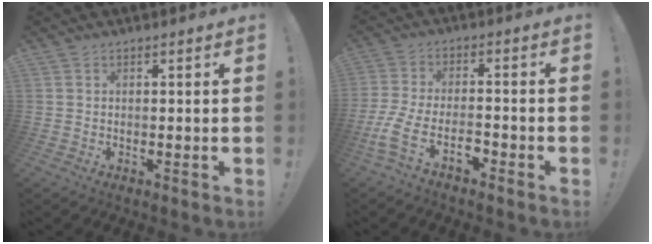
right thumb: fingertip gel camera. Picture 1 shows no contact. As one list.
[{"total": 9.4, "force": [-5.7, 3.9, 6.4], "torque": [-0.148, 0.010, -0.110]}]